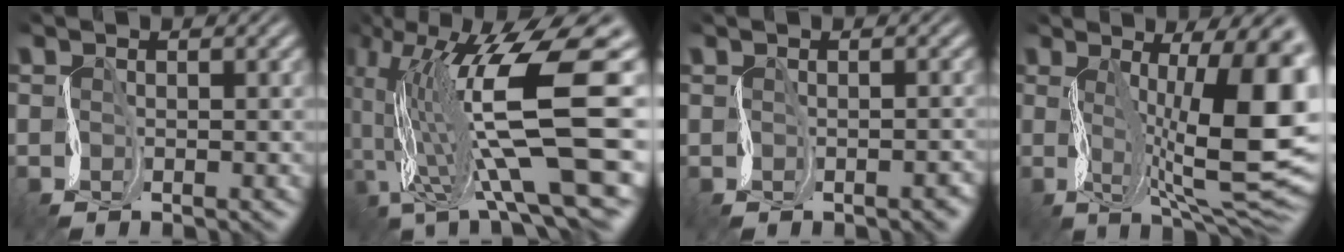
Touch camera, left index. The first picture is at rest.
{"total": 13.6, "force": [-0.3, 3.9, 13.0], "torque": [-0.247, 0.029, 0.000]}
{"total": 1.8, "force": [-0.6, 0.8, 1.4], "torque": [-0.003, 0.005, 0.001]}
{"total": 14.3, "force": [1.0, 4.4, 13.6], "torque": [-0.183, 0.011, 0.025]}